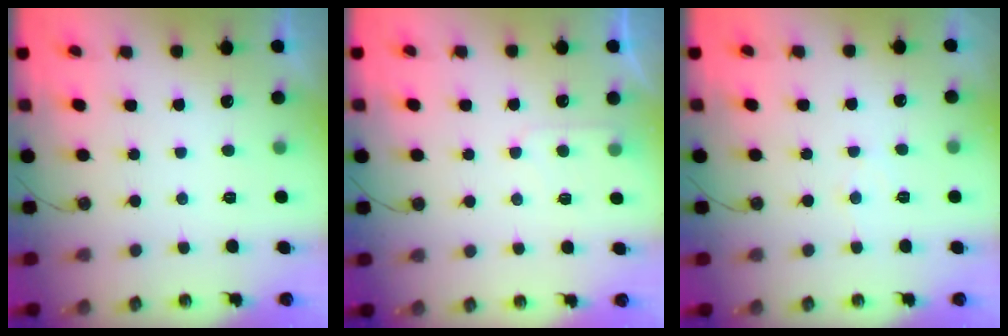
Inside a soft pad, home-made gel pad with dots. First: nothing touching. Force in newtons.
{"total": 5.2, "press": 5.1, "slide": 0.7}
{"total": 3.9, "press": 3.9, "slide": 0.5}